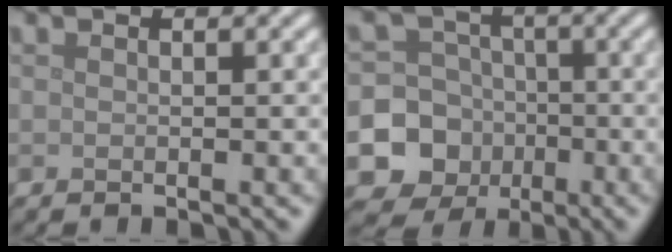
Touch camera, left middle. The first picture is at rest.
{"total": 11.7, "force": [-4.0, 10.8, 1.9], "torque": [-0.044, -0.030, -0.083]}